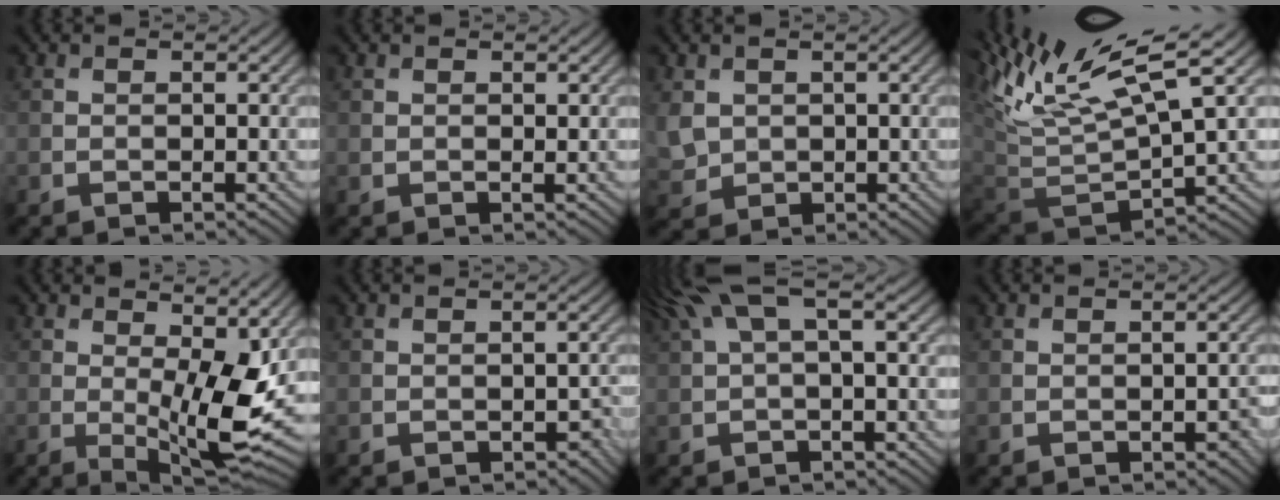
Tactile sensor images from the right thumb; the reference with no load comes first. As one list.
[{"total": 0.6, "force": [0.5, 0.1, 0.3], "torque": [-0.005, -0.002, 0.009]}, {"total": 3.4, "force": [0.9, 2.8, 1.7], "torque": [-0.059, -0.006, 0.022]}, {"total": 13.2, "force": [7.5, 3.6, 10.3], "torque": [-0.231, 0.017, 0.138]}, {"total": 9.5, "force": [0.4, 3.1, 9.0], "torque": [-0.143, -0.013, 0.008]}, {"total": 1.3, "force": [-0.7, 0.7, 0.9], "torque": [-0.014, -0.003, -0.011]}, {"total": 5.8, "force": [1.9, 1.6, 5.2], "torque": [-0.096, 0.021, 0.033]}, {"total": 1.1, "force": [-0.6, 0.3, 0.9], "torque": [-0.011, 0.001, -0.007]}]